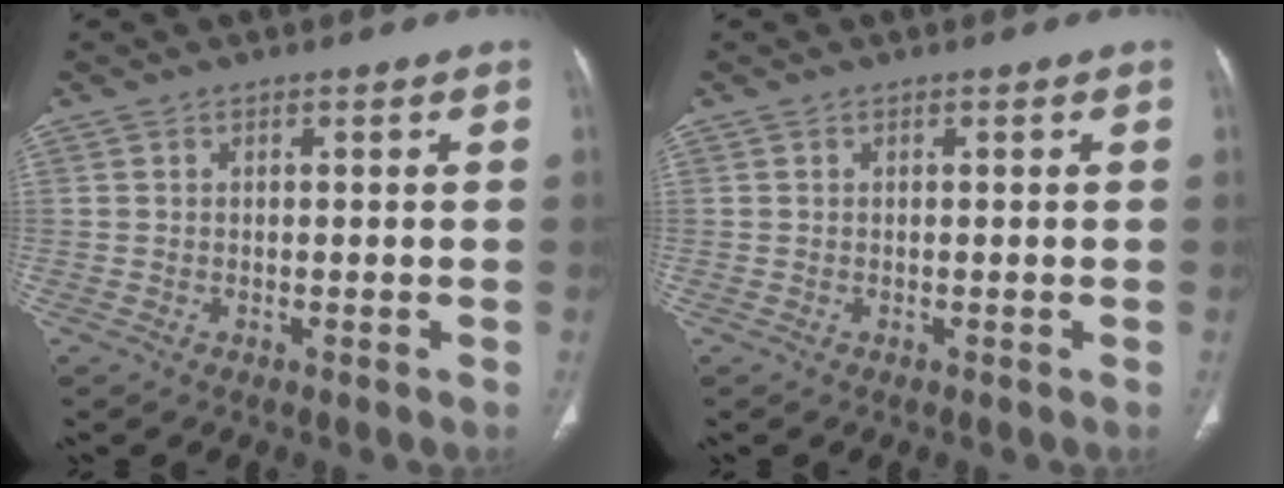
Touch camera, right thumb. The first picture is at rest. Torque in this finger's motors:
{"motor_torque": [-0.23, 0.23, -0.08, 0.09, 0.02]}